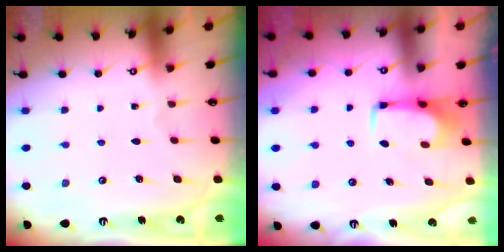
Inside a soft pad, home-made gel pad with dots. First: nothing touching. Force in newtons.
{"total": 1.0, "press": 0.9, "slide": 0.4}